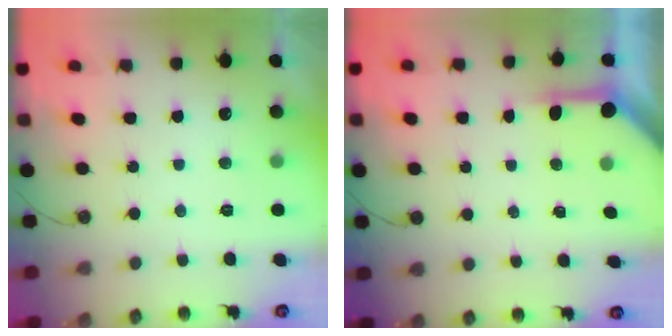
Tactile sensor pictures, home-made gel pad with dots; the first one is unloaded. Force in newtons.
{"total": 3.9, "press": 3.9, "slide": 0.5}